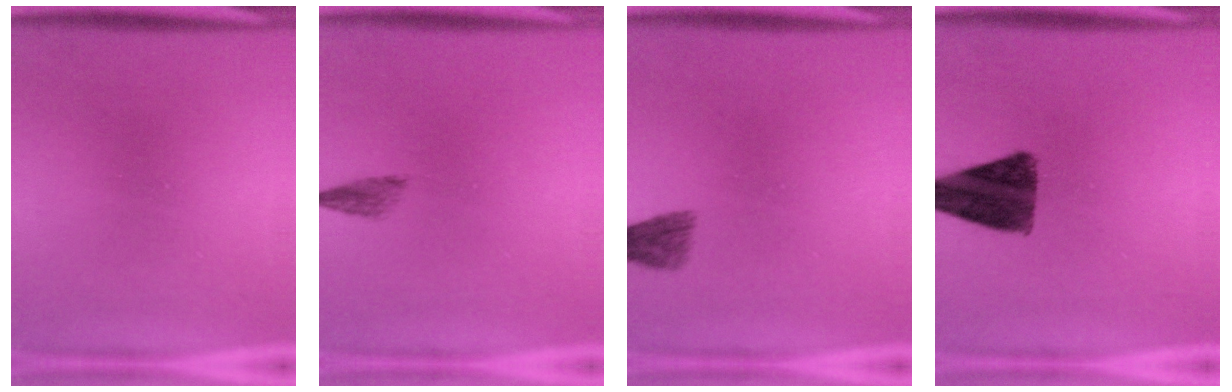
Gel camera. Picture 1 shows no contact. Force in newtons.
{"total": 3.0}
{"total": 1.8}
{"total": 10.7}